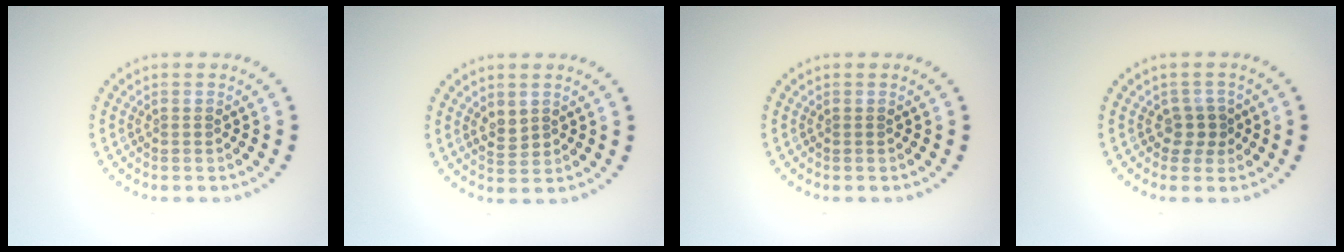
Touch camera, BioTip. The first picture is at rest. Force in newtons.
{"total": 1.6, "press": 1.5, "slide": 0.8}
{"total": 0.0}
{"total": 1.8, "press": 1.5, "slide": 1.0}